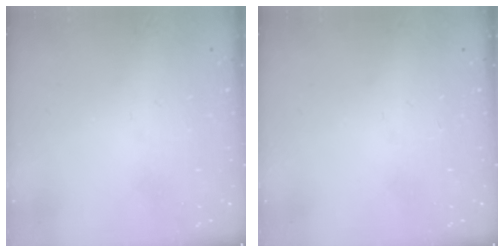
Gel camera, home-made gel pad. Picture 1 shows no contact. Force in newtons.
{"total": 0.0}